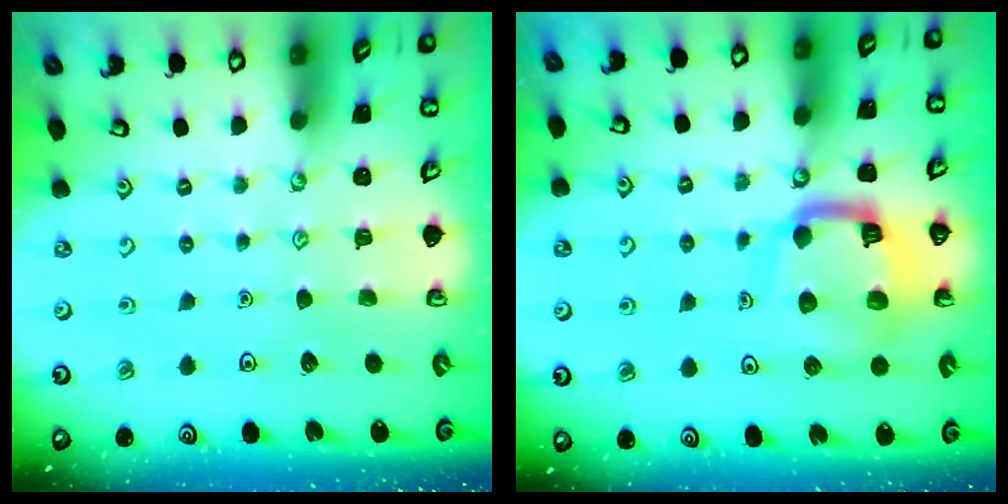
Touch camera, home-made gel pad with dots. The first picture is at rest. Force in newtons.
{"total": 11.5, "press": 11.4, "slide": 1.4}